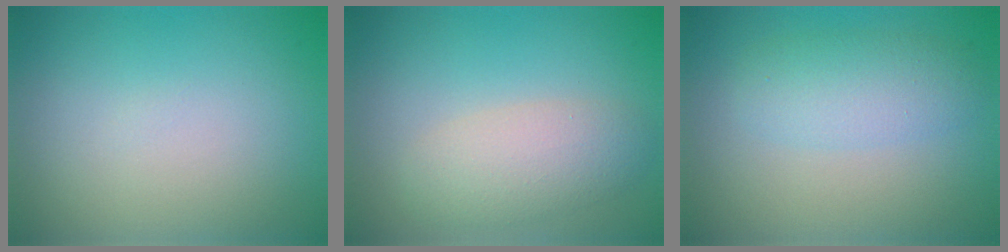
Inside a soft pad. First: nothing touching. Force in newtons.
{"total": 3.6, "press": 3.6, "slide": 0.4}
{"total": 3.4, "press": 3.4, "slide": 0.1}